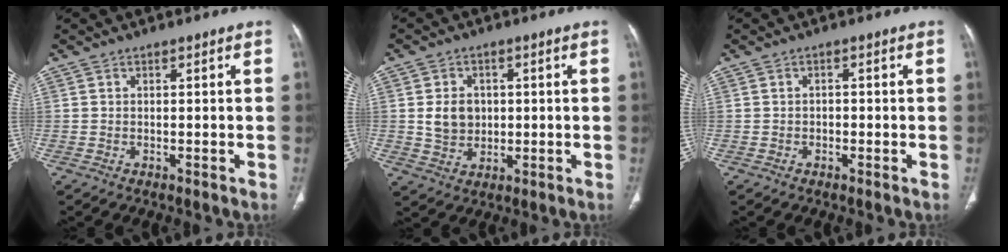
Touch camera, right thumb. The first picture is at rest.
{"total": 6.2, "force": [0.5, 5.1, 3.4], "torque": [-0.038, -0.004, 0.017]}
{"total": 1.1, "force": [-0.3, 0.9, 0.5], "torque": [-0.001, 0.005, -0.006]}